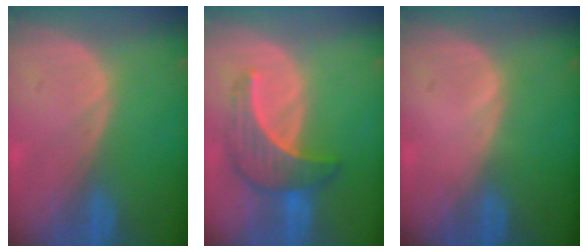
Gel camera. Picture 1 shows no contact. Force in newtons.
{"total": 6.7, "press": 6.7, "slide": 0.7}
{"total": 0.5, "press": 0.1, "slide": 0.5}